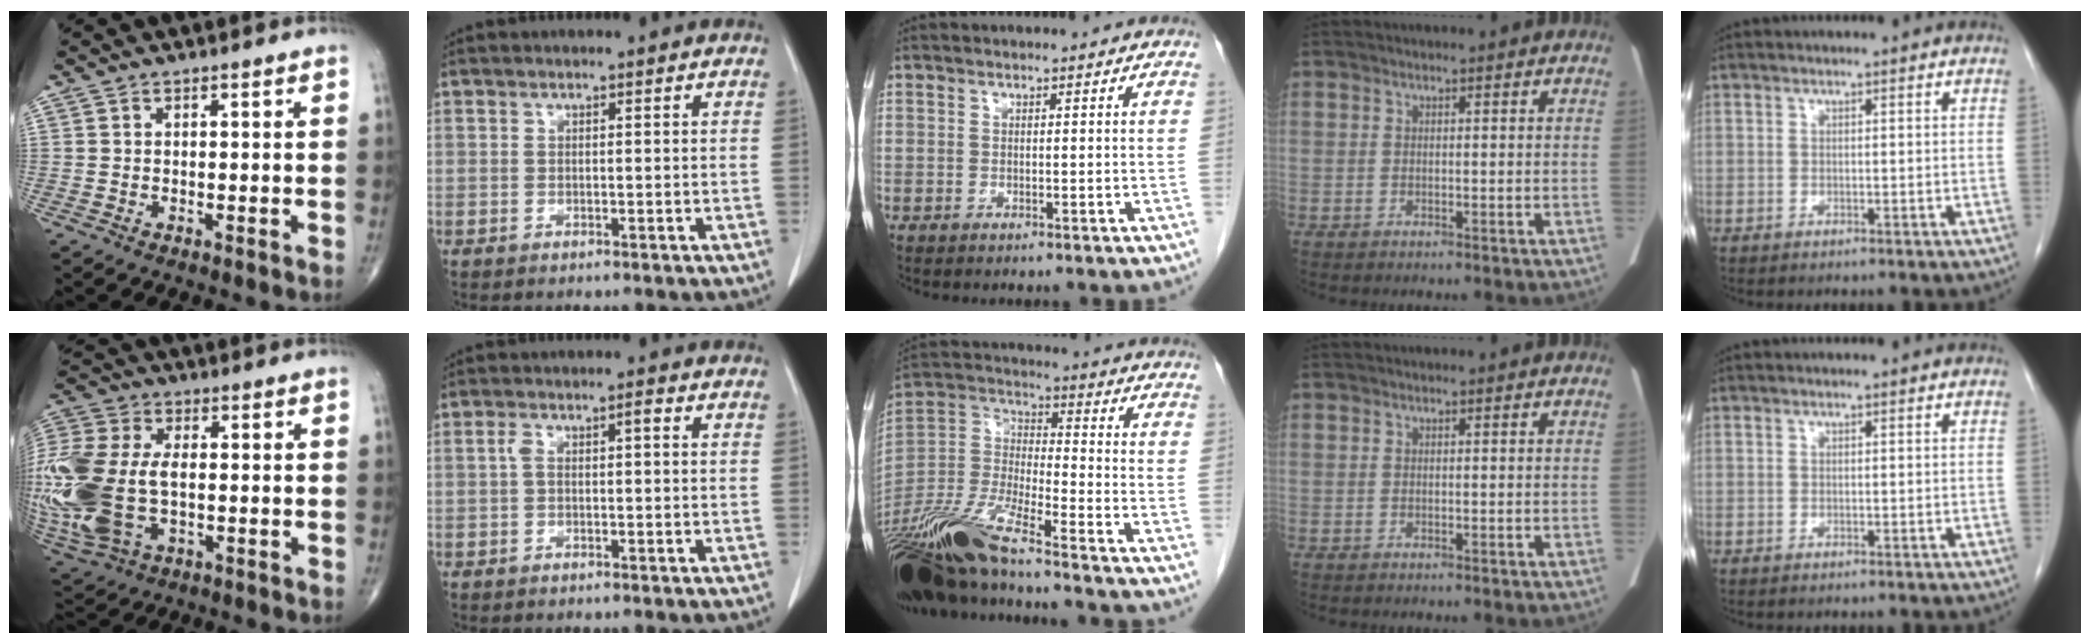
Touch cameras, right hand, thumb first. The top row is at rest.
{"thumb": {"total": 25.4, "force": [-2.7, 15.3, 20.0], "torque": [-0.540, -0.005, -0.035]}, "index": {"total": 2.9, "force": [0.3, 1.1, 2.7], "torque": [-0.055, 0.020, 0.005]}, "middle": {"total": 17.9, "force": [-14.5, 1.3, 10.4], "torque": [-0.240, -0.019, -0.278]}}